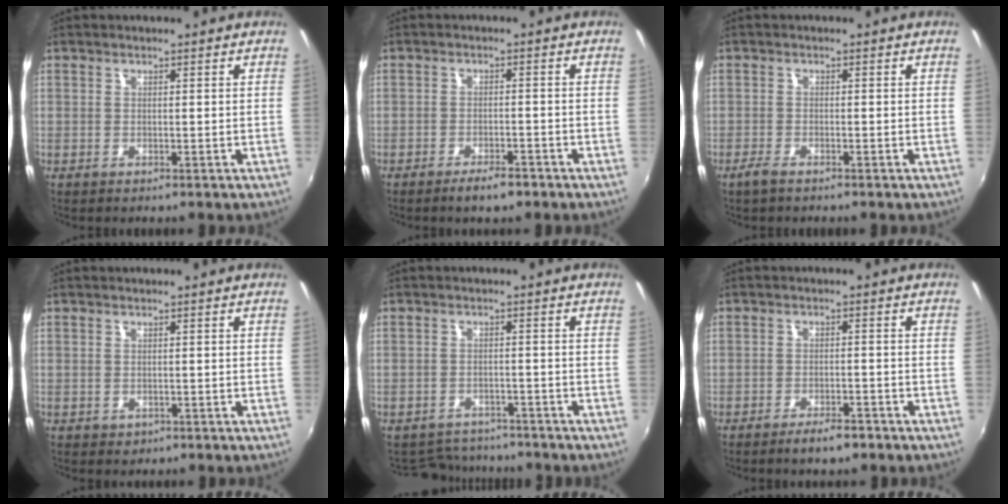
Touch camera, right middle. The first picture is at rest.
{"total": 4.3, "force": [-3.3, 1.2, 2.6], "torque": [-0.057, -0.005, -0.053]}
{"total": 2.2, "force": [-1.7, 0.5, 1.2], "torque": [-0.034, -0.005, -0.036]}
{"total": 1.0, "force": [-0.3, 0.9, 0.3], "torque": [-0.004, -0.004, -0.003]}
{"total": 7.3, "force": [-6.7, 2.7, 1.0], "torque": [-0.036, 0.004, -0.099]}
{"total": 4.4, "force": [-3.4, 1.2, 2.5], "torque": [-0.057, -0.004, -0.054]}